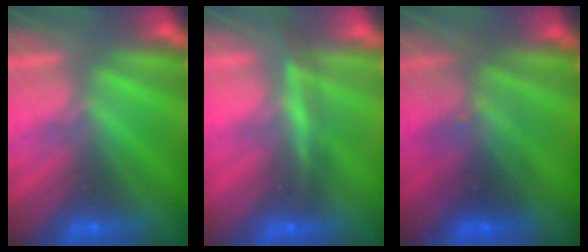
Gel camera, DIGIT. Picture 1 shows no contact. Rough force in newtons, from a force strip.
{"total": 4.6}
{"total": 2.6}